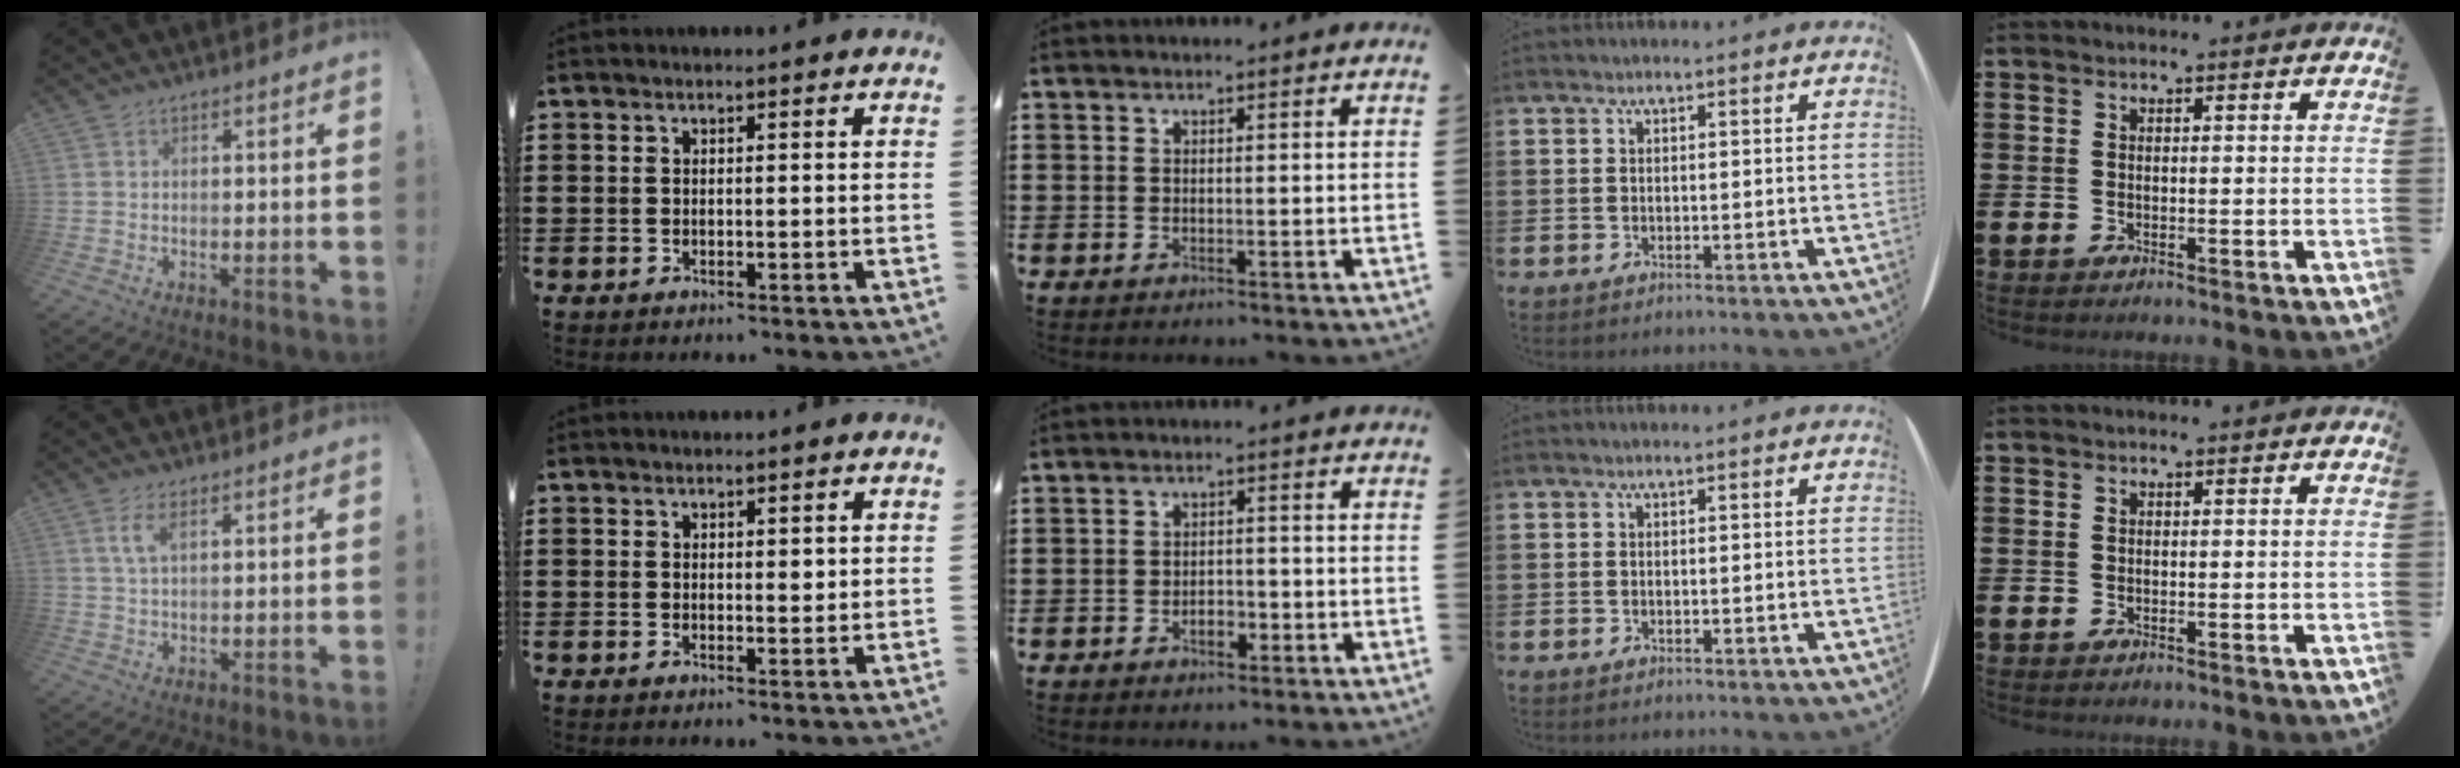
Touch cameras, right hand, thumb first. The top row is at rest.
{"thumb": {"total": 4.4, "force": [2.1, 1.6, 3.5], "torque": [-0.064, -0.002, 0.037]}, "index": {"total": 1.0, "force": [0.5, 0.6, 0.7], "torque": [-0.005, 0.001, 0.006]}, "middle": {"total": 2.8, "force": [-1.3, 1.4, 2.0], "torque": [-0.029, 0.001, -0.028]}}